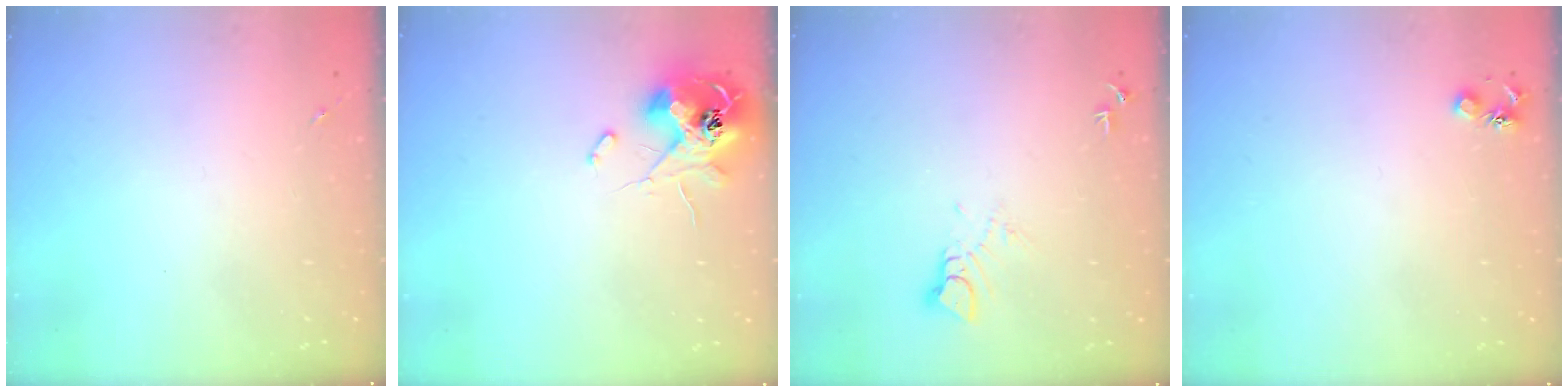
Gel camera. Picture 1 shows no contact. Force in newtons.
{"total": 12.4, "press": 12.4, "slide": 1.0}
{"total": 4.7, "press": 4.7, "slide": 0.3}
{"total": 4.5, "press": 4.5, "slide": 0.6}